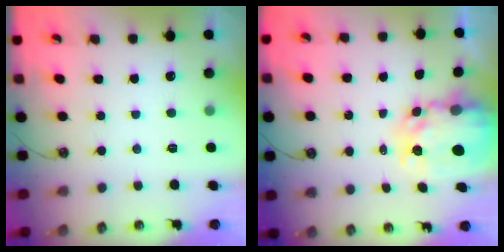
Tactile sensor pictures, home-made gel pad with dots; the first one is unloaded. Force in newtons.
{"total": 8.2, "press": 8.2, "slide": 0.7}